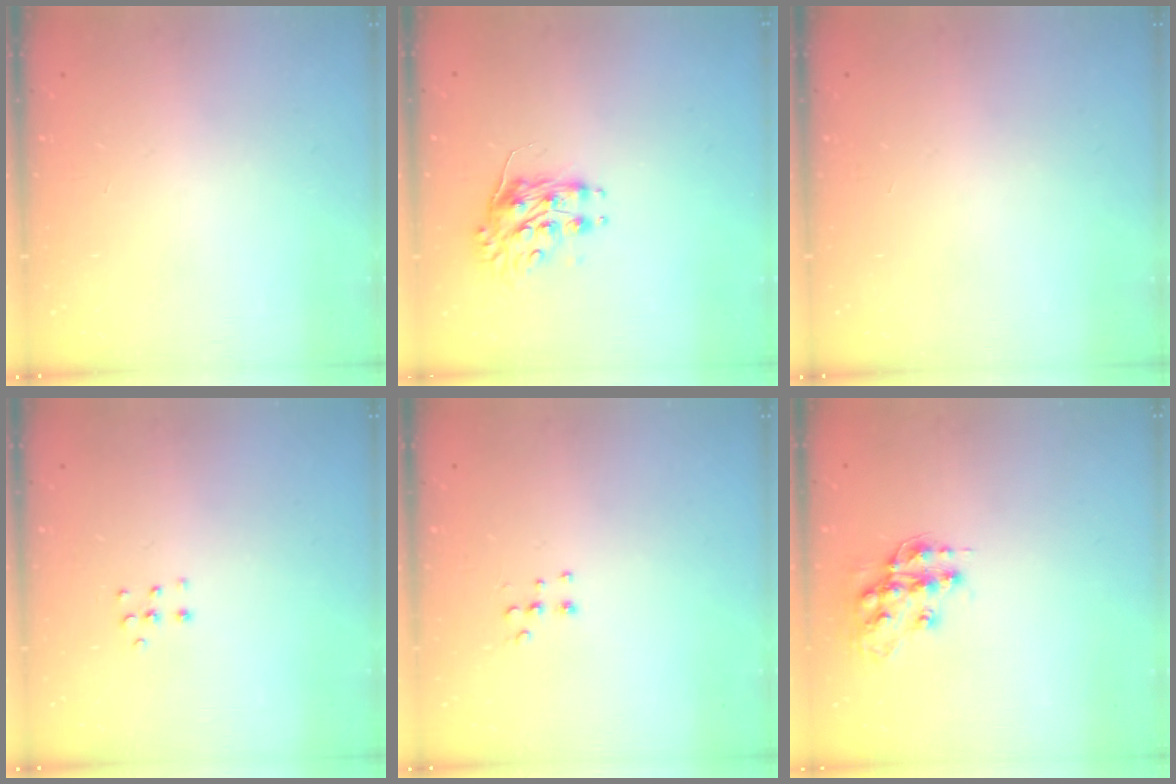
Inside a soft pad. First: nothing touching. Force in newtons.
{"total": 8.4, "press": 8.4, "slide": 0.3}
{"total": 0.0}
{"total": 4.1, "press": 4.1, "slide": 0.5}
{"total": 5.3, "press": 5.2, "slide": 0.5}
{"total": 13.5, "press": 13.5, "slide": 0.8}